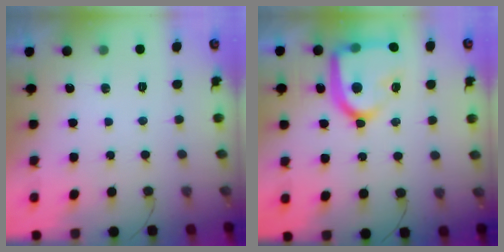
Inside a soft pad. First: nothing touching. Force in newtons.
{"total": 21.1, "press": 21.0, "slide": 1.9}